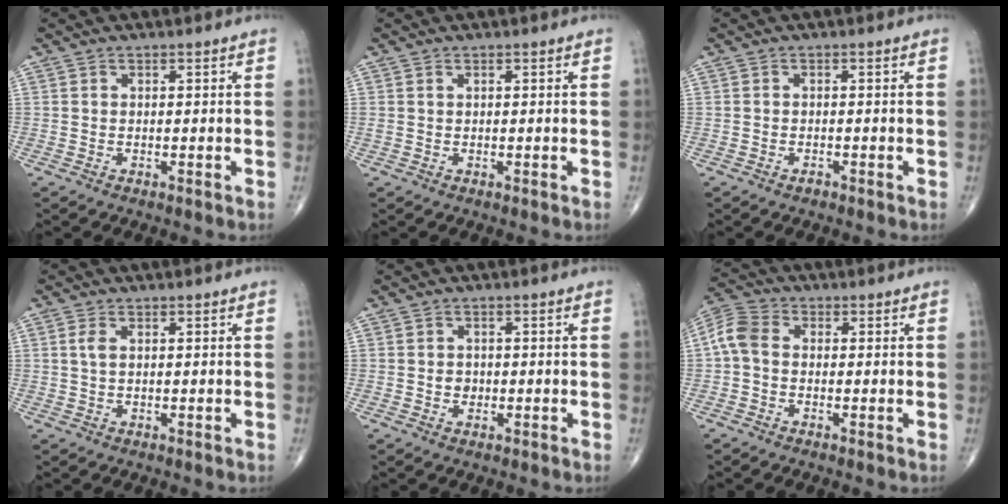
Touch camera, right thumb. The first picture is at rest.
{"total": 0.7, "force": [0.4, 0.4, 0.5], "torque": [-0.011, 0.009, 0.010]}
{"total": 0.8, "force": [-0.6, 0.5, 0.3], "torque": [-0.006, 0.003, -0.012]}
{"total": 2.1, "force": [0.5, 1.1, 1.7], "torque": [-0.043, 0.005, 0.012]}
{"total": 1.9, "force": [-0.3, 1.6, 0.9], "torque": [0.000, 0.006, -0.004]}
{"total": 6.0, "force": [-0.3, 4.3, 4.2], "torque": [-0.084, 0.017, -0.019]}